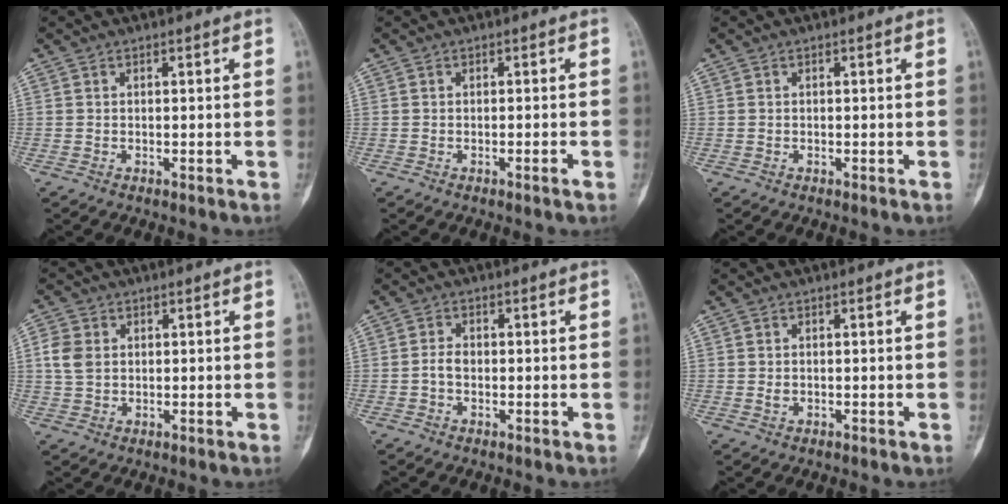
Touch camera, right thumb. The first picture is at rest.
{"total": 1.1, "force": [-0.6, 0.0, 0.9], "torque": [-0.017, -0.001, -0.010]}
{"total": 0.0}
{"total": 4.6, "force": [0.8, 3.6, 2.8], "torque": [-0.053, 0.004, 0.015]}
{"total": 2.2, "force": [-0.5, 1.5, 1.6], "torque": [-0.026, 0.008, -0.013]}
{"total": 0.9, "force": [-0.1, 0.7, 0.6], "torque": [-0.009, 0.000, -0.002]}